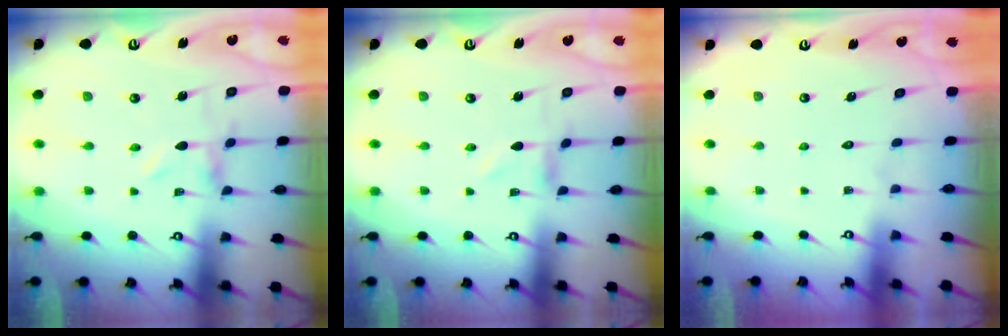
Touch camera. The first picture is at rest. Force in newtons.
{"total": 0.0}
{"total": 1.6, "press": 1.6, "slide": 0.1}